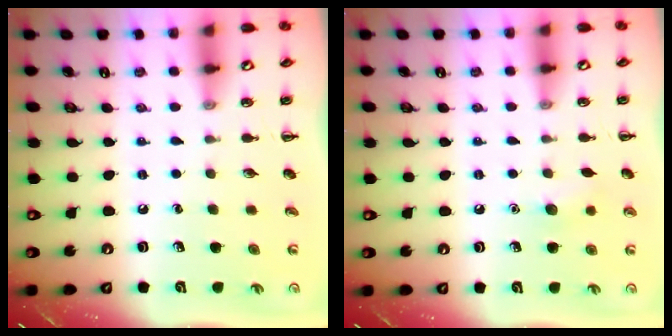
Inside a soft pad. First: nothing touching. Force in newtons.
{"total": 6.1, "press": 5.9, "slide": 1.5}